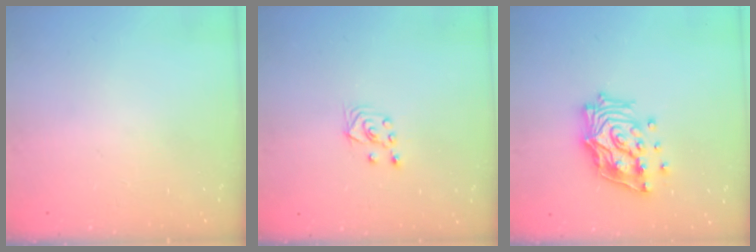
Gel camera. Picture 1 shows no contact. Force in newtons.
{"total": 2.8, "press": 2.6, "slide": 1.1}
{"total": 17.0, "press": 16.8, "slide": 2.2}